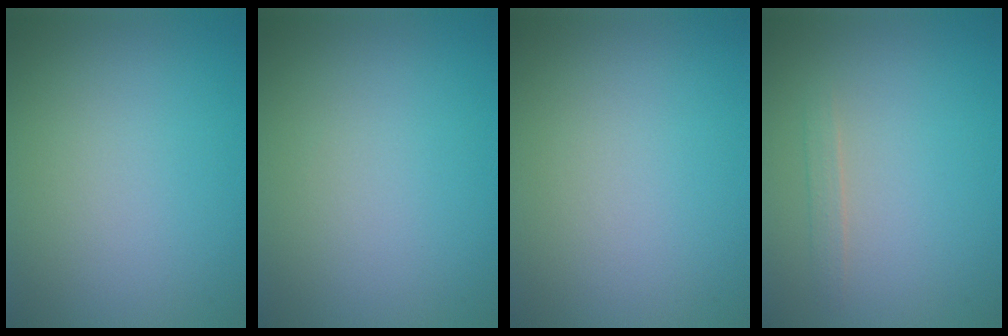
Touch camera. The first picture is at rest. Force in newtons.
{"total": 0.0}
{"total": 0.0}
{"total": 0.9, "press": 0.9, "slide": 0.1}